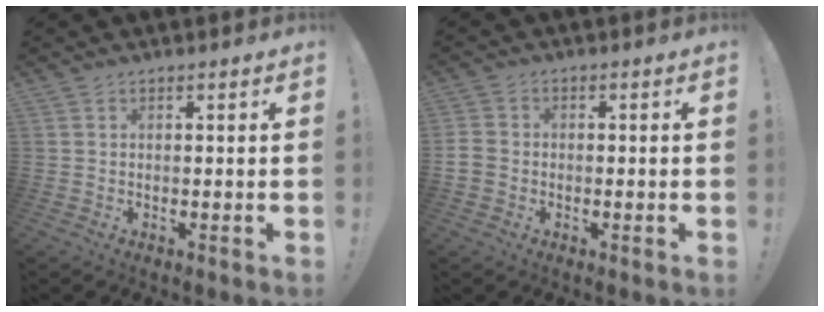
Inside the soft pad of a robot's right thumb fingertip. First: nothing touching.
{"total": 3.7, "force": [-1.2, 3.1, 1.7], "torque": [-0.039, 0.008, -0.022]}